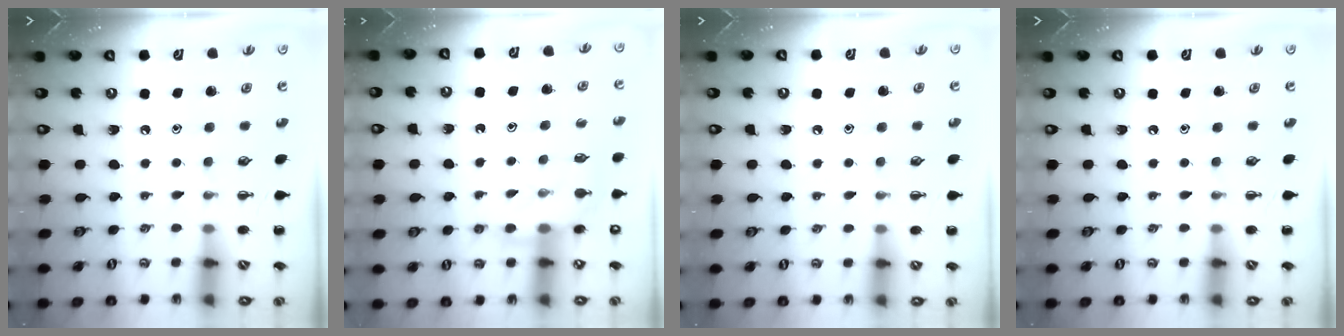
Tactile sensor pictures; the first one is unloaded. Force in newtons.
{"total": 9.2, "press": 9.2, "slide": 0.6}
{"total": 4.1, "press": 3.8, "slide": 1.6}
{"total": 0.0}